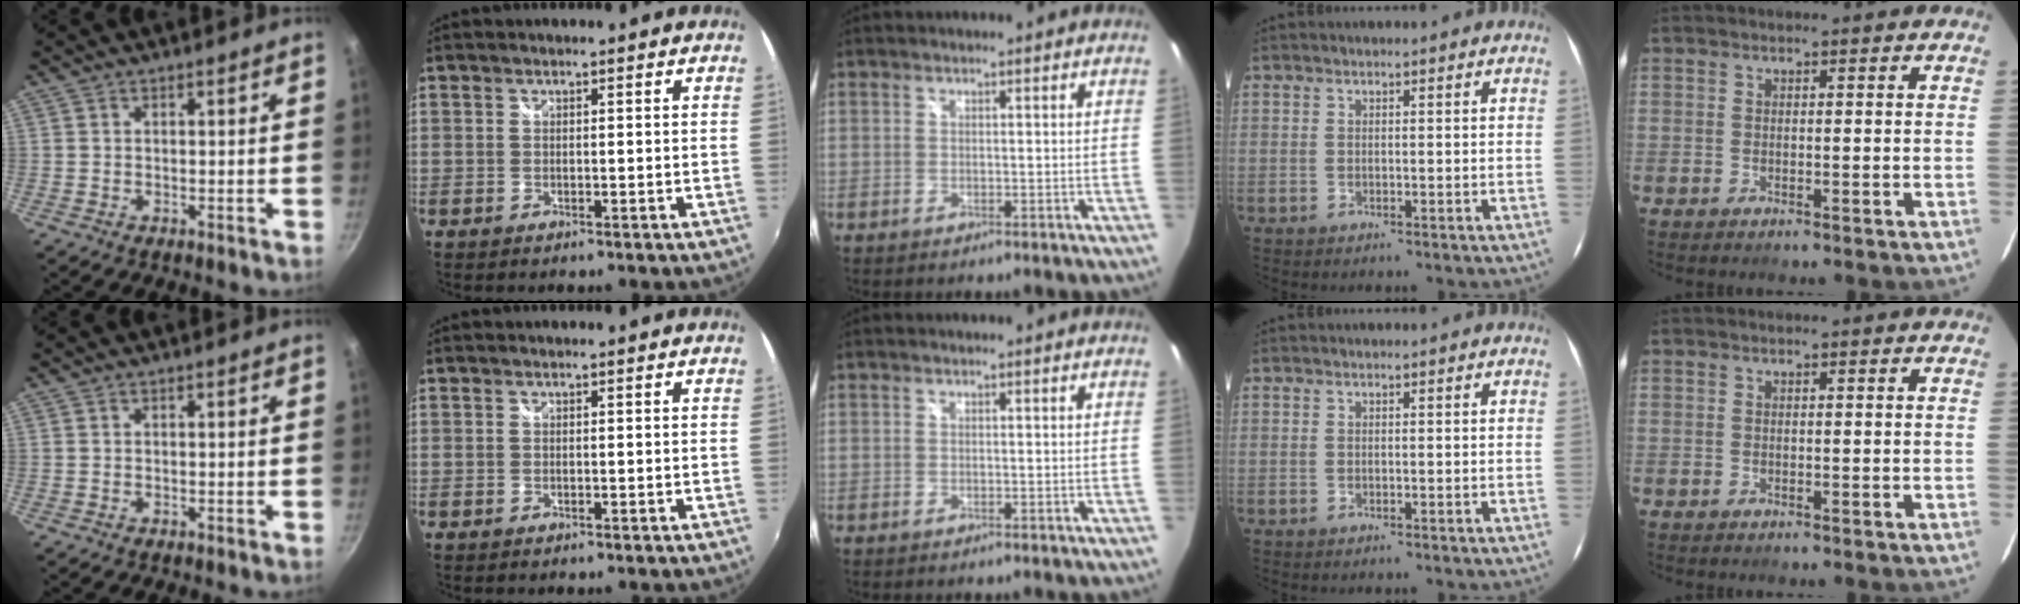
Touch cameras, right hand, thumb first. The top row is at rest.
{}